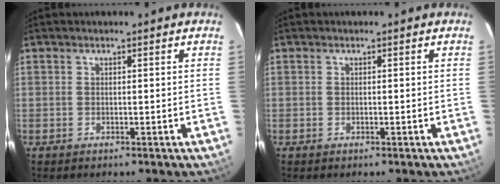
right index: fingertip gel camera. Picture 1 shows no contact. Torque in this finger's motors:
{"motor_torque": [0.10, 0.01, 0.07, 0.01]}